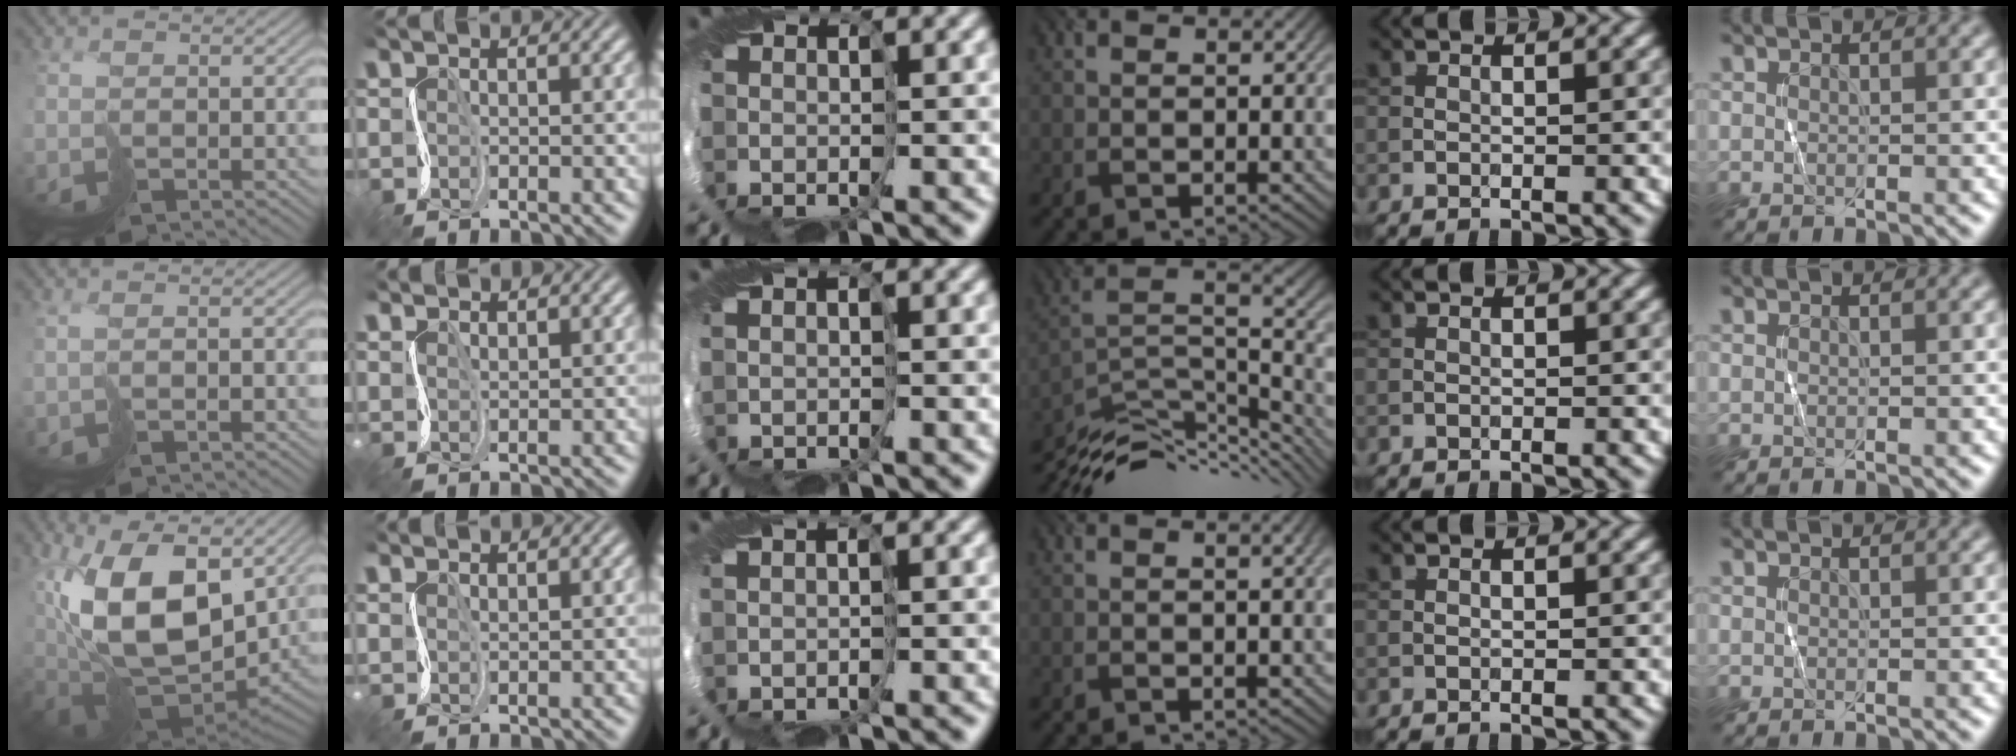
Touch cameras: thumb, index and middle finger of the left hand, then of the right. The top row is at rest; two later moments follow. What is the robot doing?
{"motion": "cut", "object": "wrapping paper"}